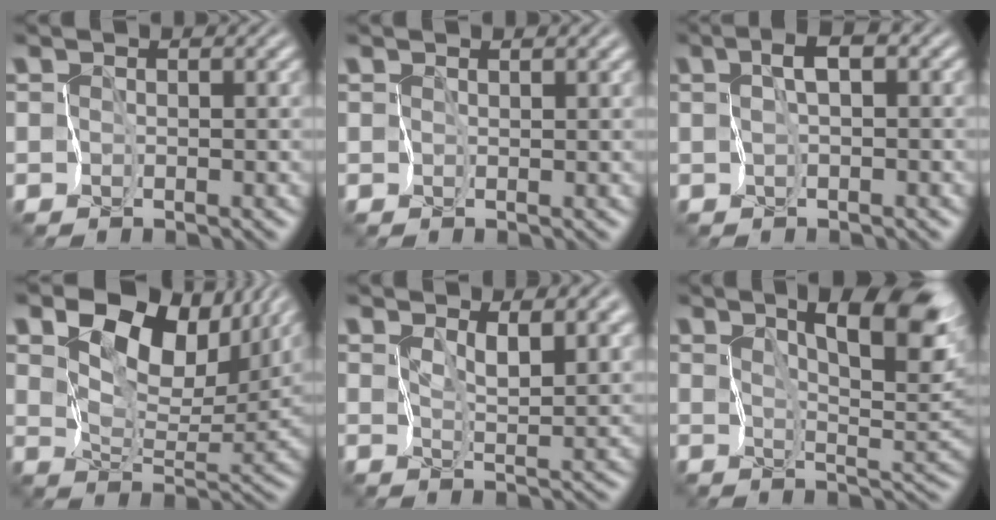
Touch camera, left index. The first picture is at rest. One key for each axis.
{"total": 1.3, "fx": 0.9, "fy": 0.2, "fz": 0.9, "tx": -0.008, "ty": 0.002, "tz": 0.020}
{"total": 2.3, "fx": 0.2, "fy": 0.8, "fz": 2.1, "tx": -0.037, "ty": 0.011, "tz": -0.001}
{"total": 9.3, "fx": 5.4, "fy": 4.8, "fz": 5.9, "tx": -0.104, "ty": -0.004, "tz": 0.094}
{"total": 4.0, "fx": 2.6, "fy": 1.1, "fz": 2.8, "tx": -0.053, "ty": -0.007, "tz": 0.053}
{"total": 9.4, "fx": 4.7, "fy": 2.5, "fz": 7.8, "tx": -0.117, "ty": 0.003, "tz": 0.080}